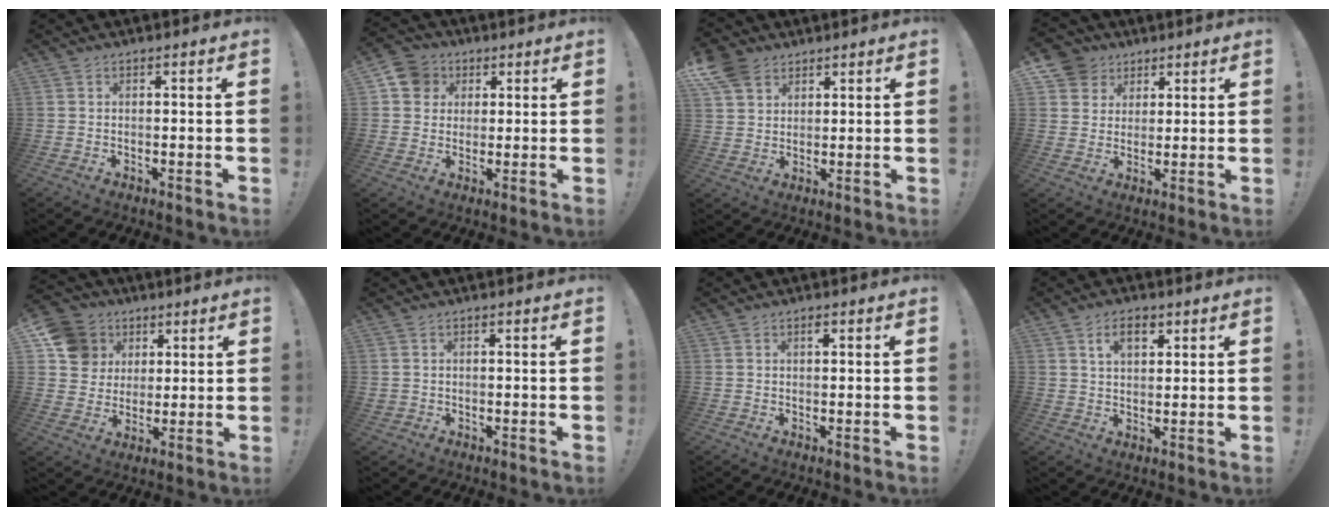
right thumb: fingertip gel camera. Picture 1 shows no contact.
{"total": 8.4, "force": [2.7, 7.5, 2.6], "torque": [-0.041, -0.002, 0.056]}
{"total": 7.9, "force": [5.0, 5.4, 2.9], "torque": [-0.054, -0.023, 0.100]}
{"total": 7.7, "force": [3.9, 6.6, 1.3], "torque": [-0.022, -0.023, 0.079]}
{"total": 12.8, "force": [4.8, 11.1, 4.2], "torque": [-0.053, -0.016, 0.101]}
{"total": 1.1, "force": [-0.1, 1.0, 0.5], "torque": [-0.010, 0.004, -0.001]}
{"total": 0.9, "force": [0.5, 0.4, 0.7], "torque": [-0.003, -0.002, 0.006]}
{"total": 6.9, "force": [3.5, 3.9, 4.4], "torque": [-0.066, -0.001, 0.060]}